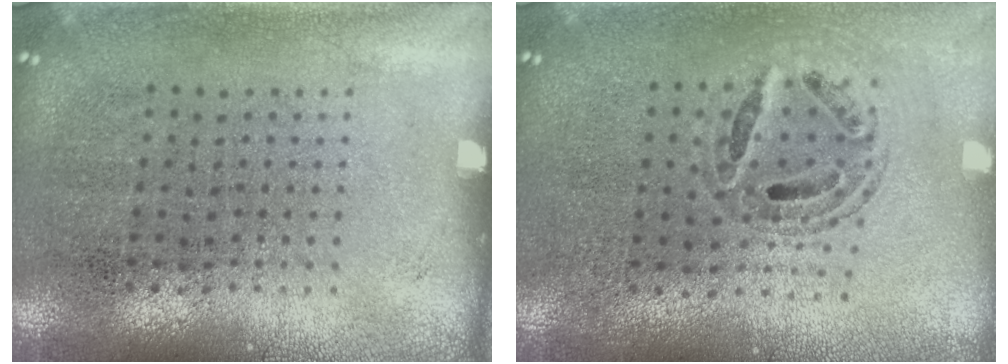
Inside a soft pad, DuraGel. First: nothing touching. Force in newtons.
{"total": 0.7, "press": 0.7, "slide": 0.2}